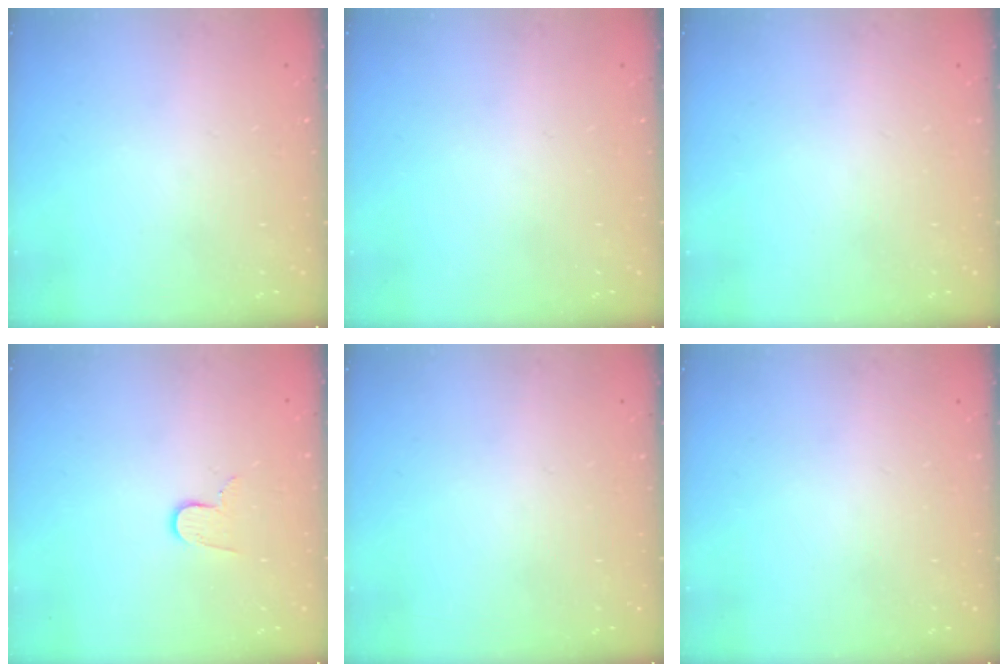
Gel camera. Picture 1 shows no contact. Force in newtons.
{"total": 0.0}
{"total": 0.0}
{"total": 7.0, "press": 7.0, "slide": 0.6}
{"total": 0.0}
{"total": 0.0}